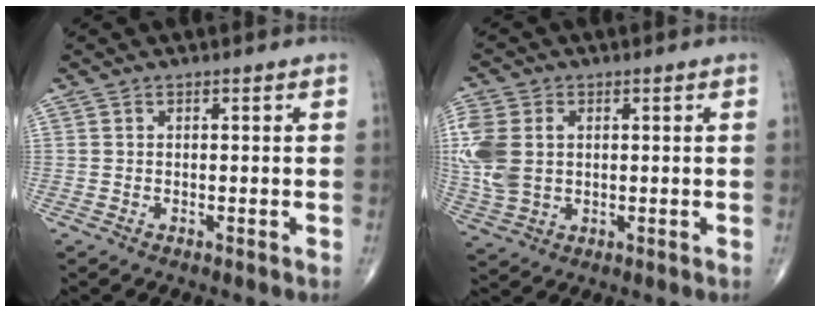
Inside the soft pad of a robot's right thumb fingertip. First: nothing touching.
{"total": 10.6, "force": [1.3, 7.6, 7.3], "torque": [-0.177, 0.003, 0.033]}